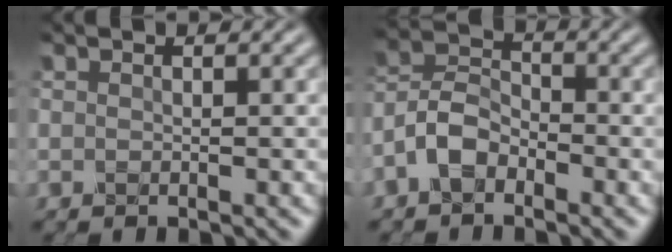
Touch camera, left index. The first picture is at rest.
{"total": 3.6, "force": [-2.2, 2.0, 2.1], "torque": [-0.049, 0.012, -0.052]}